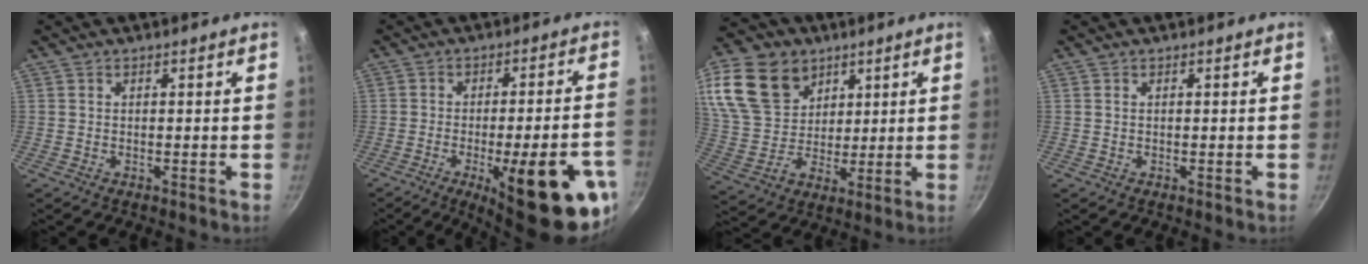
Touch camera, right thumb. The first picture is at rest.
{"total": 22.3, "force": [-8.9, 6.0, 19.5], "torque": [-0.225, 0.020, -0.112]}
{"total": 20.0, "force": [9.1, 15.0, 9.7], "torque": [-0.176, -0.022, 0.179]}
{"total": 0.0}